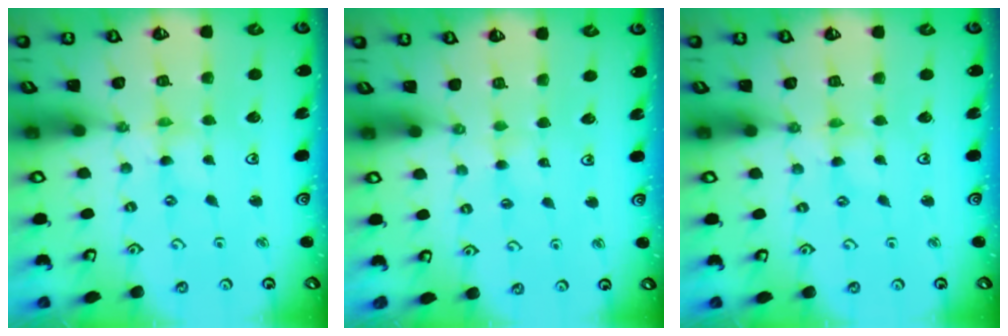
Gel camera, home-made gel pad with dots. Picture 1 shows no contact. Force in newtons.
{"total": 1.6, "press": 1.6, "slide": 0.3}
{"total": 0.0}